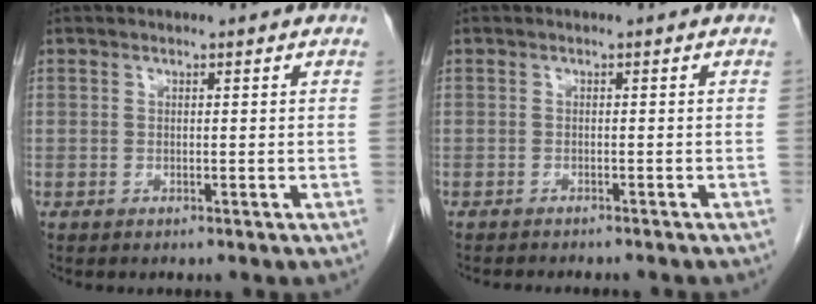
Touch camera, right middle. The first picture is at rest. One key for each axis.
{"total": 6.2, "fx": -5.6, "fy": 1.1, "fz": 2.5, "tx": -0.026, "ty": -0.008, "tz": -0.068}